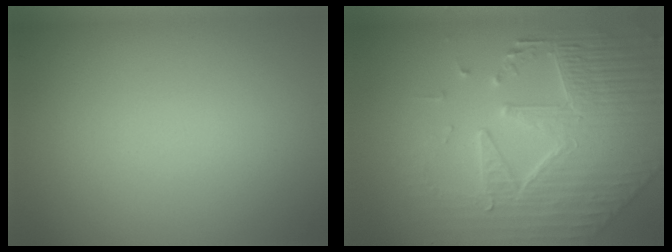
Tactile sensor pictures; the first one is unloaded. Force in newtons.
{"total": 8.1, "press": 6.0, "slide": 5.4}